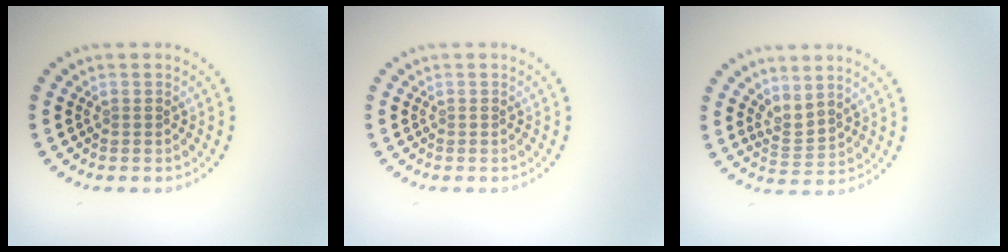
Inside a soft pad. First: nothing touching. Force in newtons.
{"total": 0.0}
{"total": 2.2, "press": 1.6, "slide": 1.6}